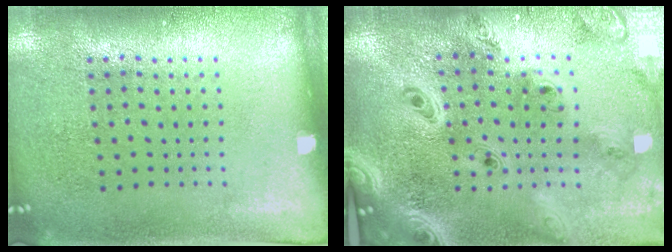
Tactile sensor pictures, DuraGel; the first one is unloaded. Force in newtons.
{"total": 4.0, "press": 3.1, "slide": 2.5}